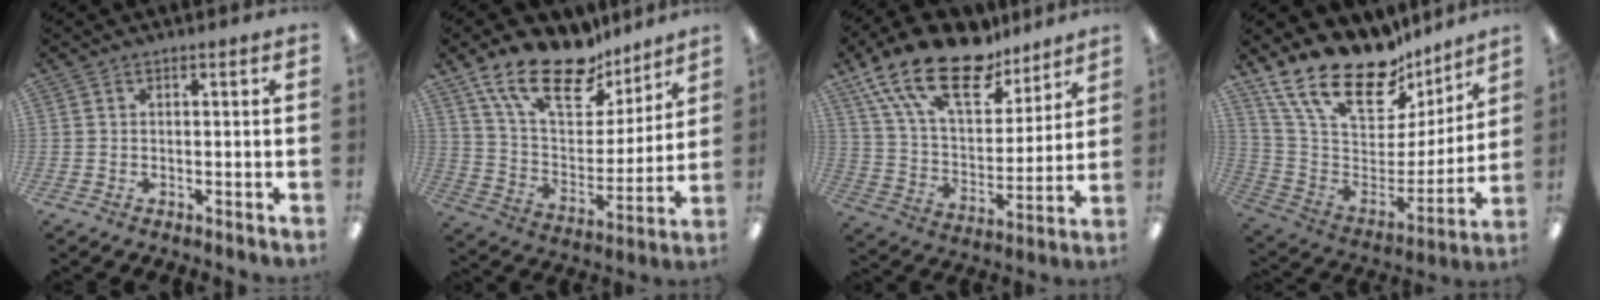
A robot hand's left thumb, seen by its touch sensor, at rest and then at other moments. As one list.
[{"total": 20.3, "force": [14.8, 8.9, 10.7], "torque": [-0.203, -0.086, 0.266]}, {"total": 22.1, "force": [15.2, 10.3, 12.3], "torque": [-0.236, -0.081, 0.271]}, {"total": 23.6, "force": [17.3, 10.2, 12.2], "torque": [-0.220, -0.123, 0.312]}]